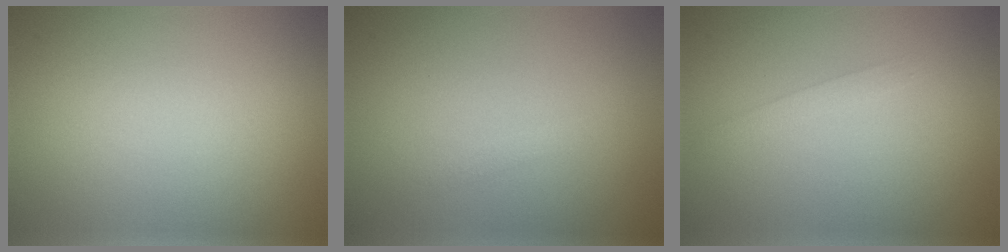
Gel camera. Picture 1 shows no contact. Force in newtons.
{"total": 0.6, "press": 0.6, "slide": 0.0}
{"total": 1.1, "press": 1.1, "slide": 0.1}